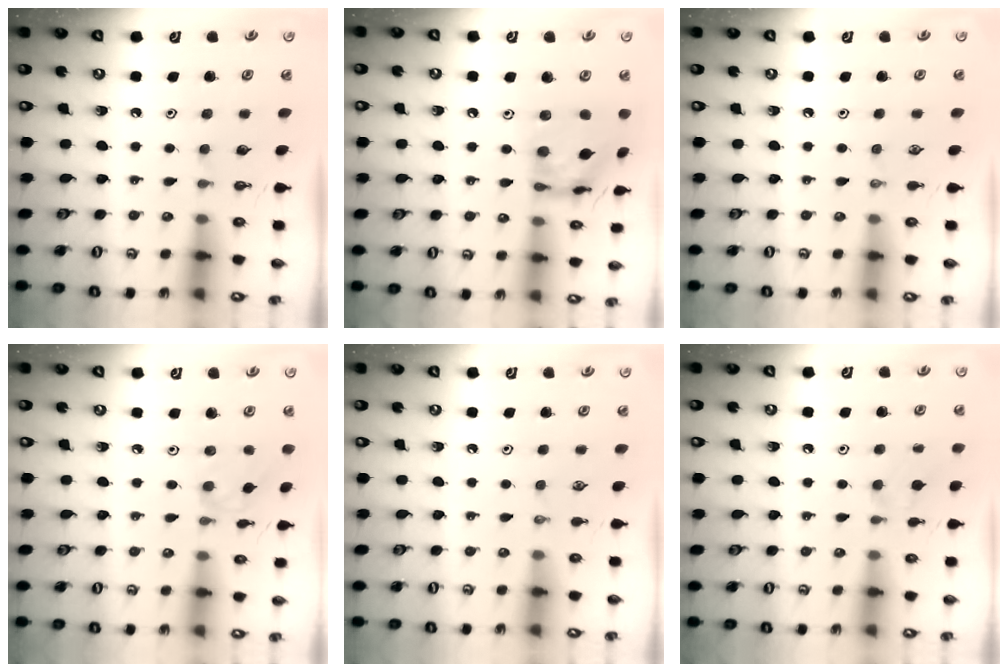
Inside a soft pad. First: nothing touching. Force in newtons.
{"total": 12.5, "press": 12.5, "slide": 1.1}
{"total": 0.0}
{"total": 2.5, "press": 2.5, "slide": 0.4}
{"total": 0.0}
{"total": 5.4, "press": 5.4, "slide": 0.8}